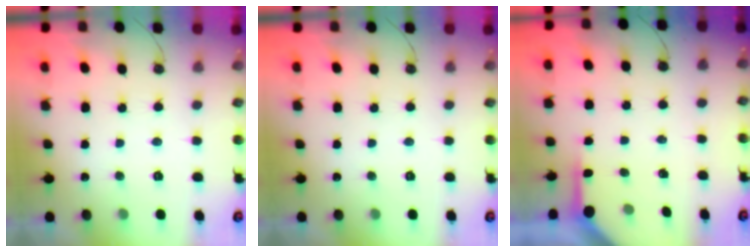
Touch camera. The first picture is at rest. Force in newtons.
{"total": 0.0}
{"total": 3.8, "press": 3.8, "slide": 0.5}